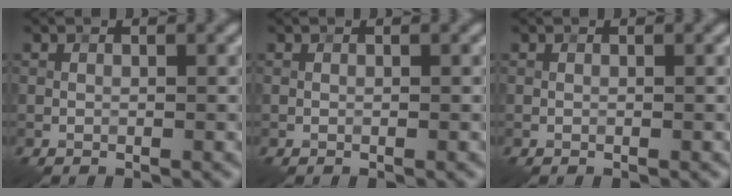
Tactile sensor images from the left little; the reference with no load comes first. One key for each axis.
{"total": 0.0}
{"total": 0.0}